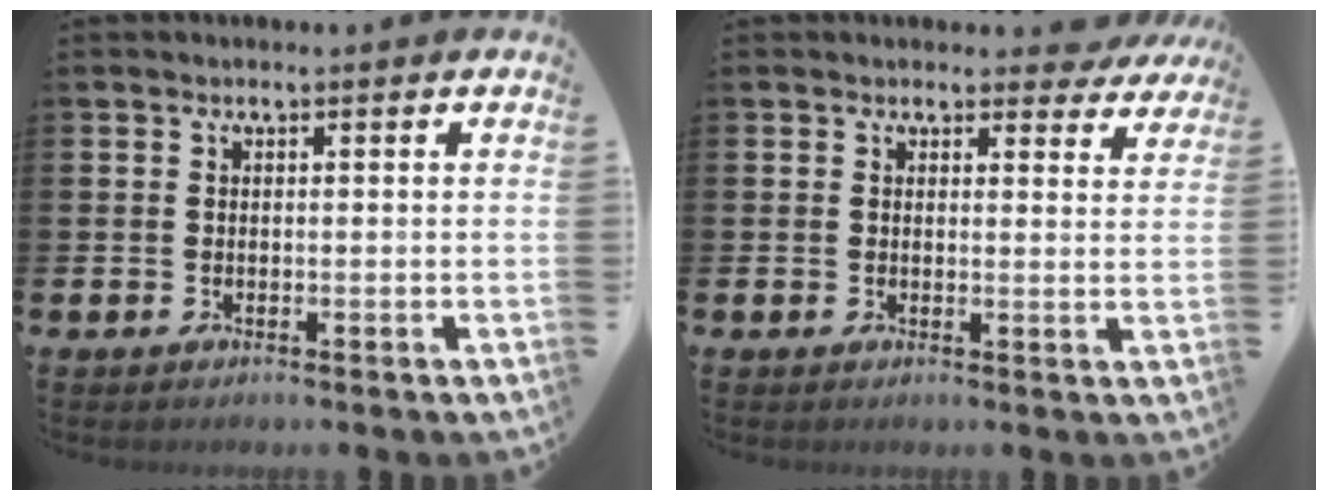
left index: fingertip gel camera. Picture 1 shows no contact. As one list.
[{"total": 2.3, "force": [2.1, 0.9, 0.3], "torque": [0.006, -0.008, 0.034]}]